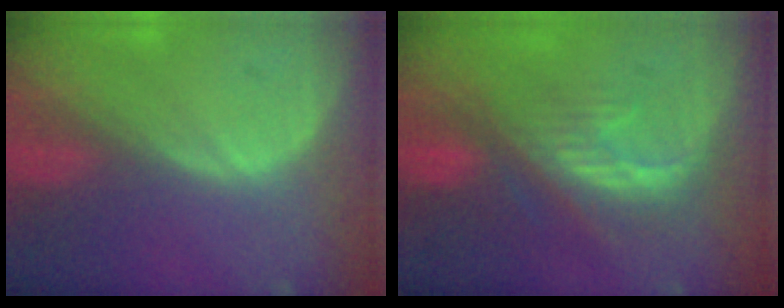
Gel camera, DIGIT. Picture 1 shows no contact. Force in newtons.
{"total": 8.1, "press": 7.3, "slide": 3.5}